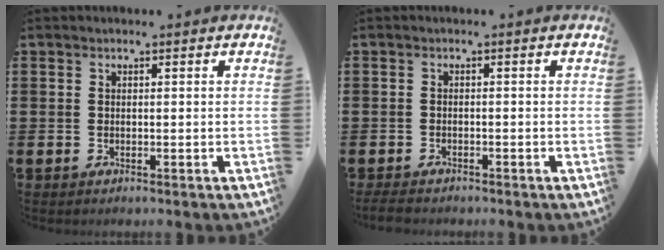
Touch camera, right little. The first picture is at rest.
{"total": 1.2, "force": [-1.1, 0.3, 0.5], "torque": [-0.012, 0.002, -0.022]}